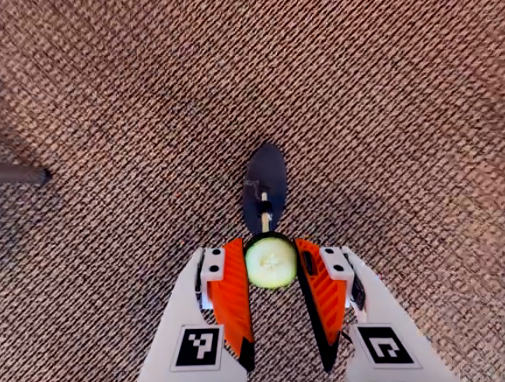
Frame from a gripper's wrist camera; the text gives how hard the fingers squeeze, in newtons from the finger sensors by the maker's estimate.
{"total": 7.6, "left": 7.3, "right": 7.8}